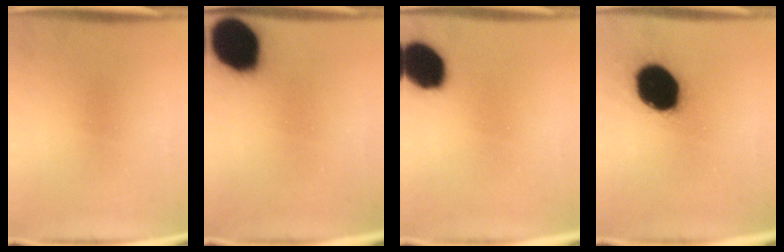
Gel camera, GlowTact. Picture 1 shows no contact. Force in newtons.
{"total": 17.9}
{"total": 13.3}
{"total": 19.9}